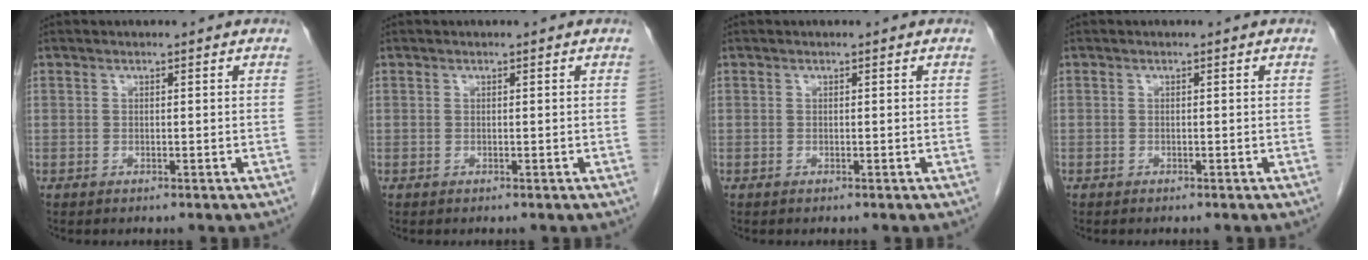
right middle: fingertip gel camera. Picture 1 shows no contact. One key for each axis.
{"total": 0.0}
{"total": 0.0}
{"total": 0.0}